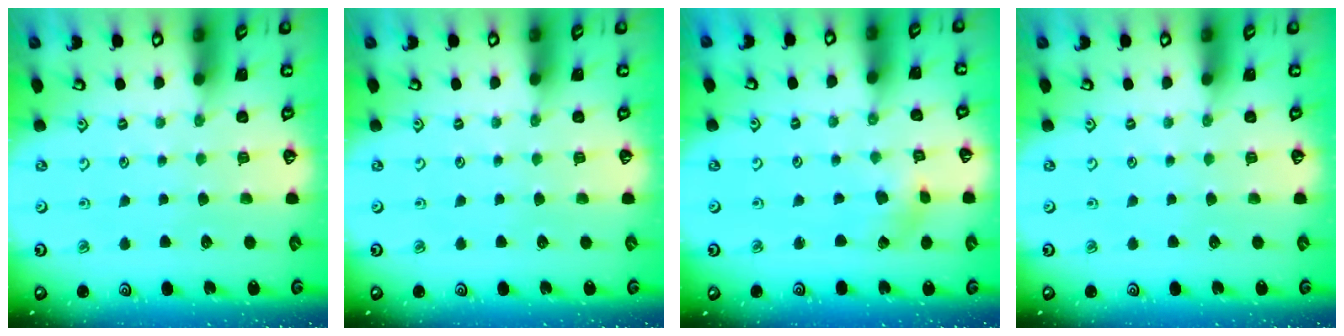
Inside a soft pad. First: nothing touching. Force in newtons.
{"total": 0.0}
{"total": 2.6, "press": 2.6, "slide": 0.4}
{"total": 0.0}